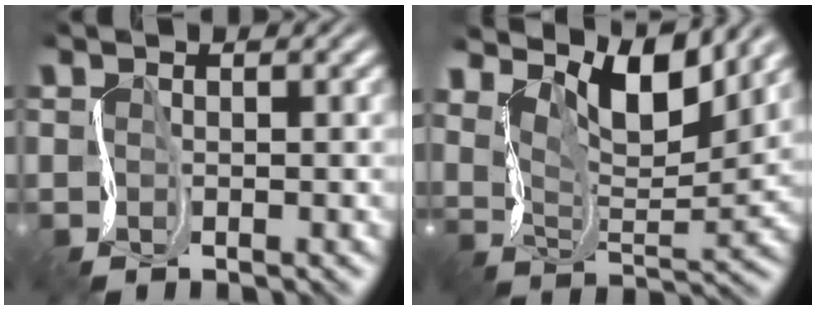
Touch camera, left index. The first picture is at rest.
{"total": 8.9, "force": [5.7, 3.1, 6.2], "torque": [-0.114, 0.002, 0.095]}